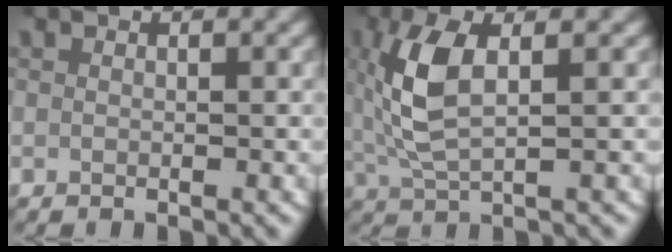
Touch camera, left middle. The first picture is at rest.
{"total": 5.5, "force": [1.0, 2.2, 5.0], "torque": [-0.119, 0.001, 0.020]}